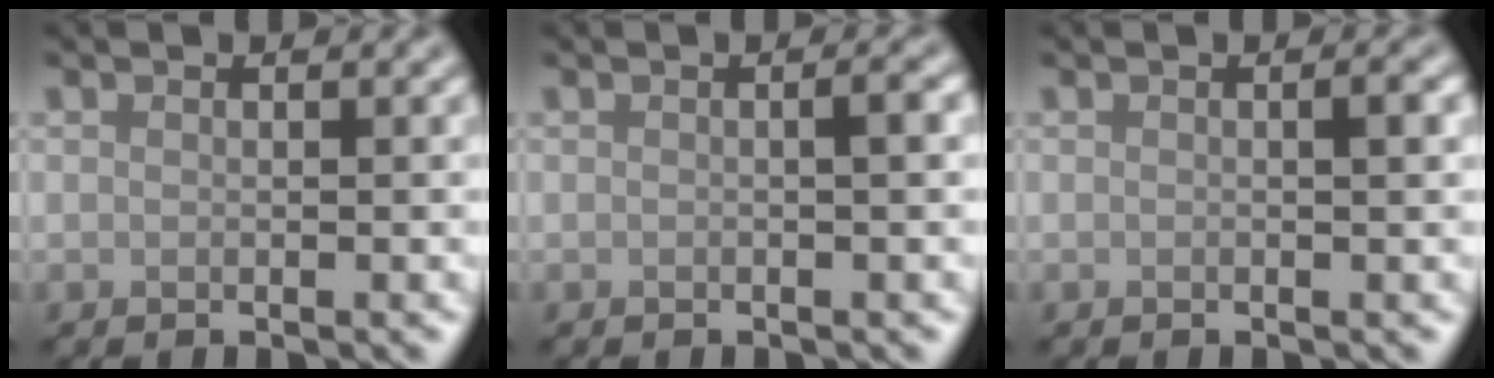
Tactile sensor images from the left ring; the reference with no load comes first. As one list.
[{"total": 1.3, "force": [0.1, 0.3, 1.3], "torque": [-0.016, 0.006, 0.000]}, {"total": 1.0, "force": [0.2, 0.1, 1.0], "torque": [-0.014, 0.003, 0.002]}]